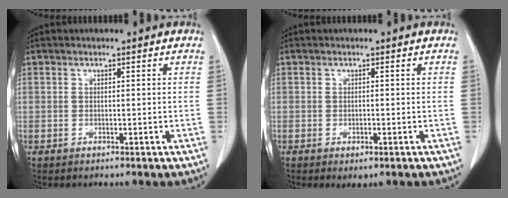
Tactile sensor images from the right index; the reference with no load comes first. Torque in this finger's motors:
{"motor_torque": [0.33, -0.23, 0.22, 0.05]}